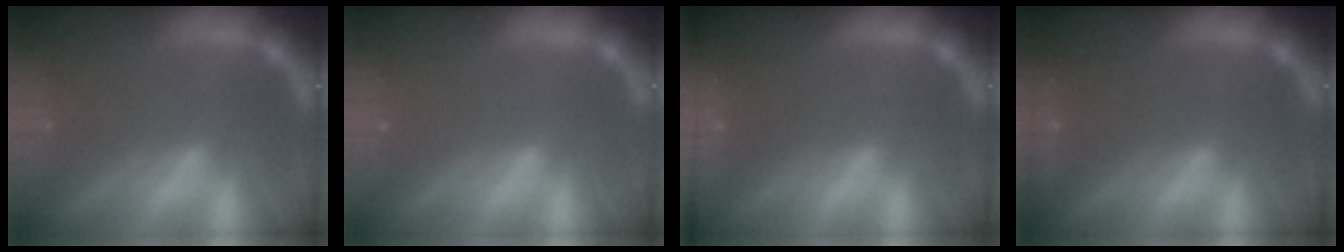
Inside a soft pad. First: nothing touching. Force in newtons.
{"total": 0.0}
{"total": 5.0}
{"total": 1.4}